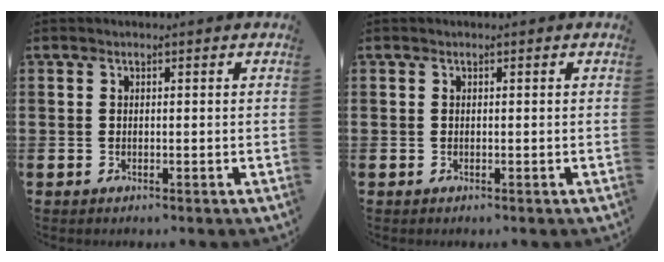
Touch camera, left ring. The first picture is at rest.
{"total": 0.0}